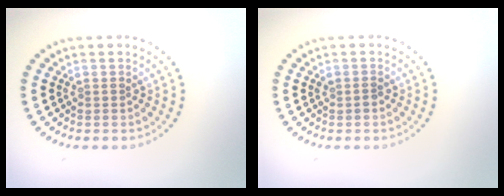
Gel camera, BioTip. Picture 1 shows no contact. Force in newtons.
{"total": 0.7, "press": 0.7, "slide": 0.2}